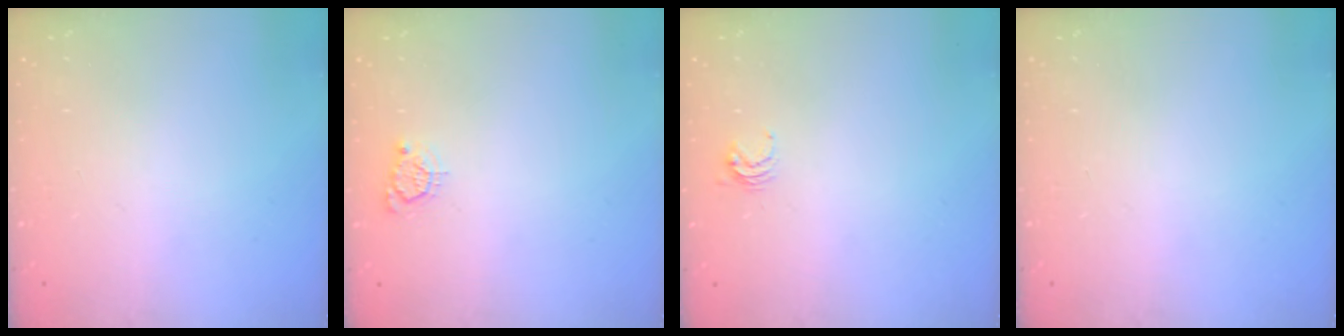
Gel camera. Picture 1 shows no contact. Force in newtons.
{"total": 3.5, "press": 3.5, "slide": 0.4}
{"total": 3.5, "press": 3.5, "slide": 0.4}
{"total": 0.0}